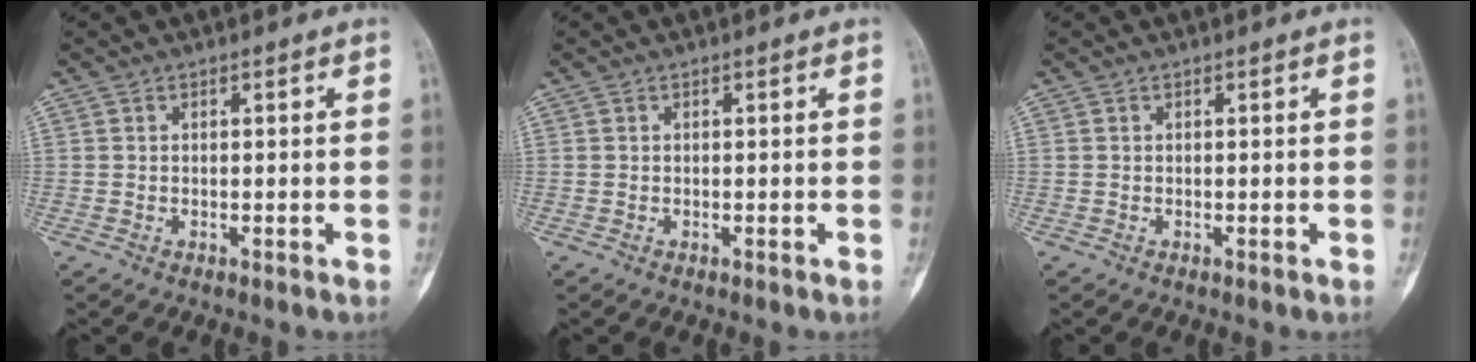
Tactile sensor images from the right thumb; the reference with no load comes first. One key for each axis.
{"total": 0.0}
{"total": 0.0}